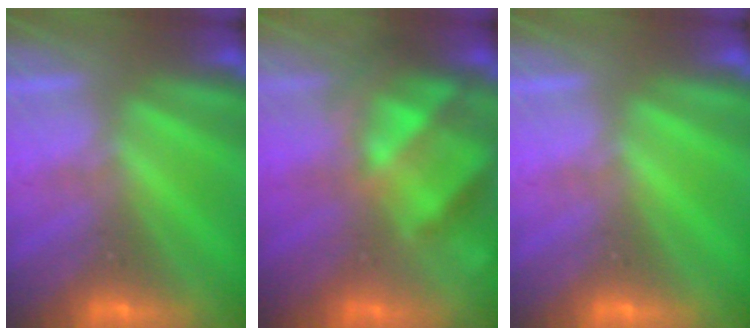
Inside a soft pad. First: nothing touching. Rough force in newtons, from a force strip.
{"total": 4.8}
{"total": 0.0}